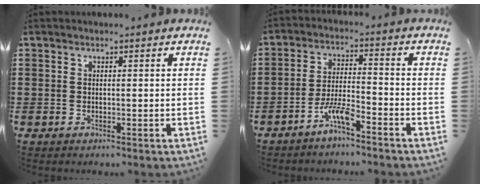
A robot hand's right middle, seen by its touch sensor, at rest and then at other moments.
{"total": 5.5, "force": [-4.1, 0.7, 3.5], "torque": [-0.081, -0.001, -0.082]}